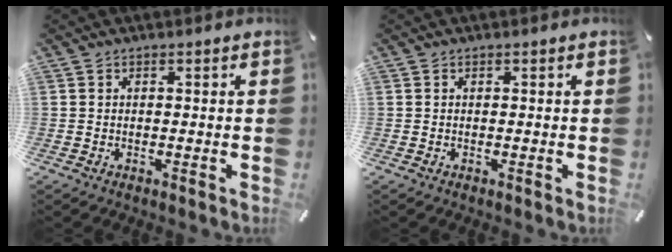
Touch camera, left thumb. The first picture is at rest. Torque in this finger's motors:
{"motor_torque": [-0.13, -0.13, 0.00, 0.00, 0.00]}